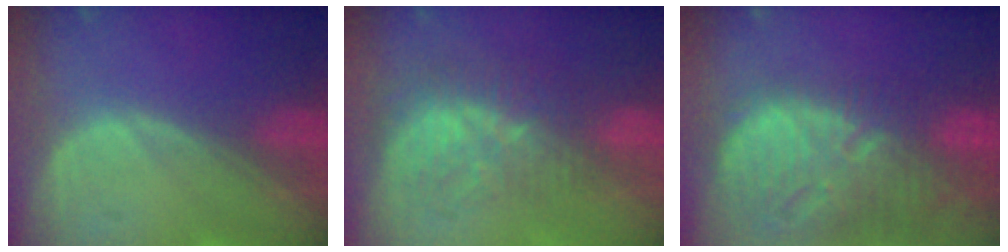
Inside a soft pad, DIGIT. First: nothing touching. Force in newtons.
{"total": 8.9, "press": 7.5, "slide": 4.9}
{"total": 13.3, "press": 11.5, "slide": 6.7}